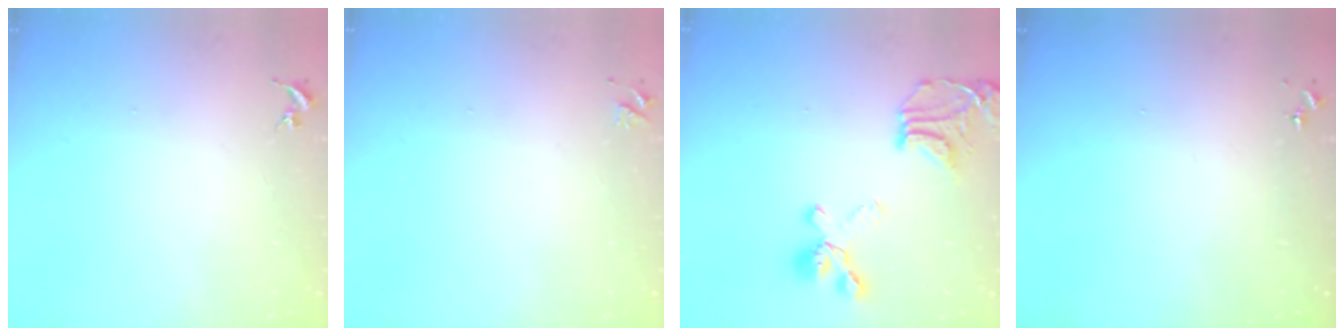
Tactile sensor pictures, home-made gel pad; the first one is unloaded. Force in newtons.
{"total": 3.3, "press": 3.2, "slide": 0.4}
{"total": 20.2, "press": 20.1, "slide": 2.1}
{"total": 0.0}